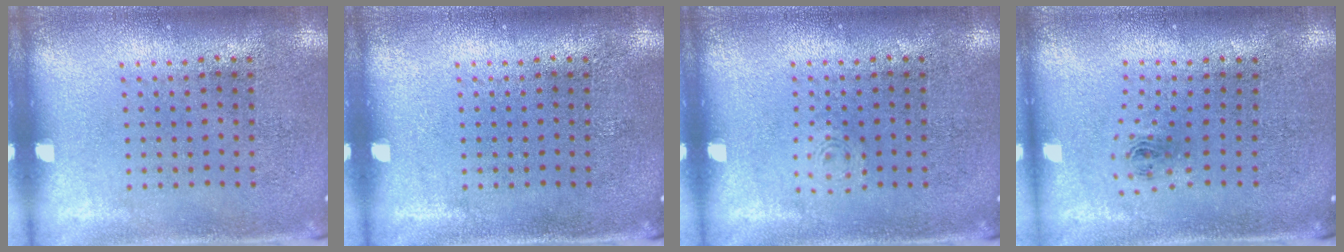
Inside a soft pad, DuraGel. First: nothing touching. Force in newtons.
{"total": 0.0}
{"total": 0.7, "press": 0.7, "slide": 0.2}
{"total": 0.9, "press": 0.3, "slide": 0.8}